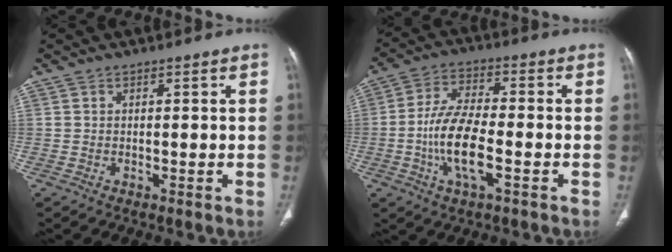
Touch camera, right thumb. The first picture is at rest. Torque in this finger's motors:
{"motor_torque": [3.39, 1.62, 1.39, -1.37, 0.48]}